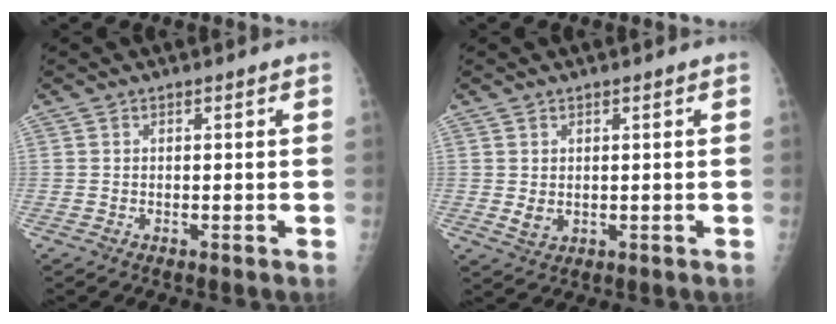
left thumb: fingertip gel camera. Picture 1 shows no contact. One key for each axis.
{"total": 2.9, "fx": 0.4, "fy": 2.4, "fz": 1.7, "tx": -0.022, "ty": -0.008, "tz": 0.014}